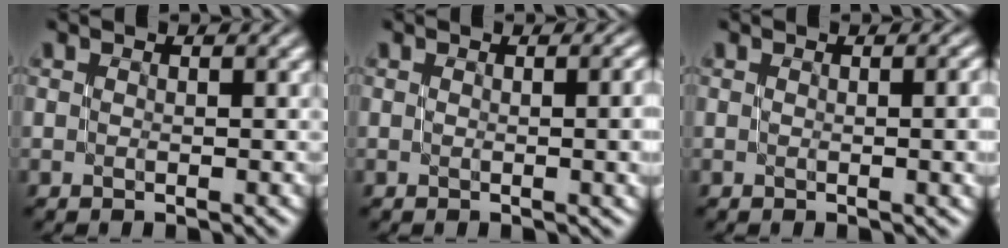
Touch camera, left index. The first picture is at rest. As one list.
[{"total": 4.5, "force": [0.0, 1.9, 4.1], "torque": [-0.028, 0.006, -0.001]}, {"total": 4.1, "force": [0.0, 1.7, 3.7], "torque": [-0.028, 0.006, -0.001]}]